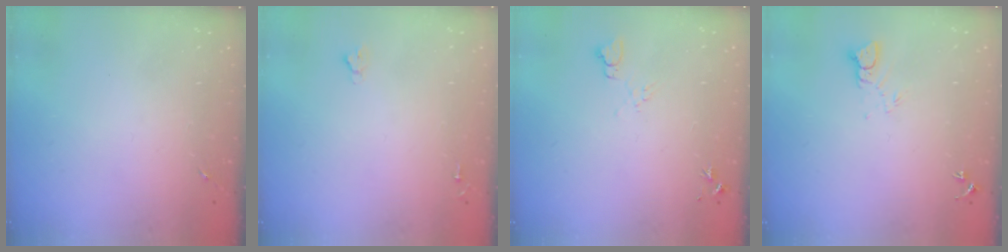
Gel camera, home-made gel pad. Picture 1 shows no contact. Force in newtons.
{"total": 1.9, "press": 1.9, "slide": 0.2}
{"total": 6.6, "press": 6.6, "slide": 0.8}
{"total": 3.6, "press": 3.5, "slide": 0.3}